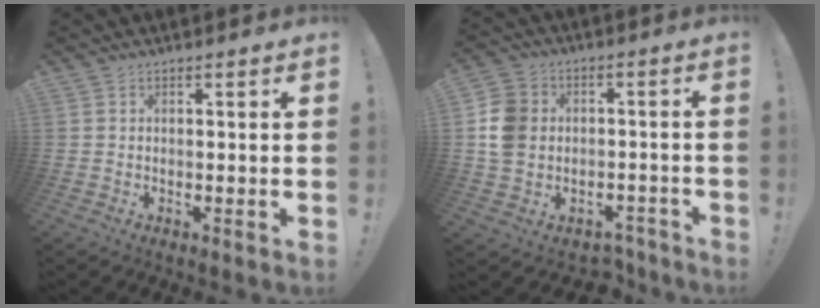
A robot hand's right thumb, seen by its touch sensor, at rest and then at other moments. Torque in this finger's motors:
{"motor_torque": [1.25, 1.68, 0.64, -0.71, 0.00]}